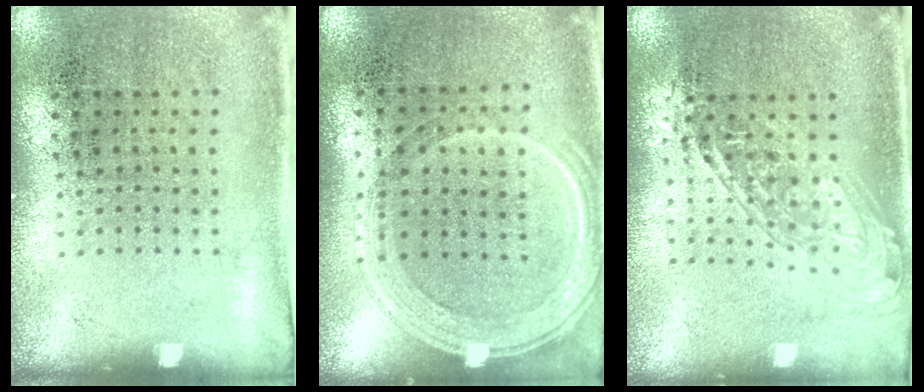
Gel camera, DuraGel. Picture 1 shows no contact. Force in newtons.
{"total": 1.2, "press": 1.1, "slide": 0.5}
{"total": 1.7, "press": 1.3, "slide": 1.0}